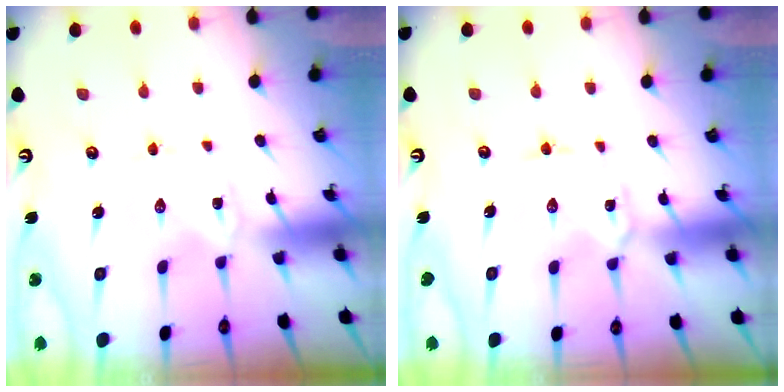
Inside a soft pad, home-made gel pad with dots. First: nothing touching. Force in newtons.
{"total": 1.7, "press": 1.7, "slide": 0.3}